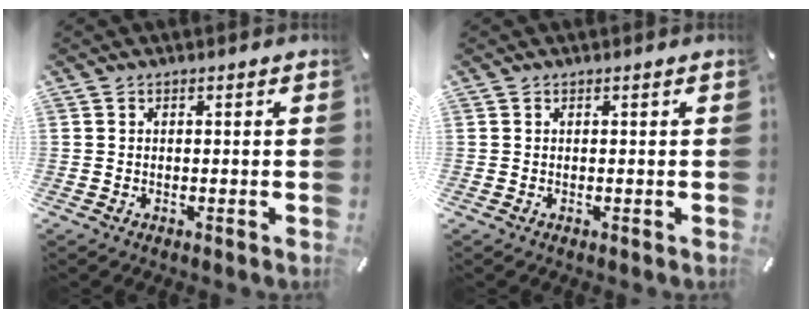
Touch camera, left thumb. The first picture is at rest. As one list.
[{"total": 0.0}]